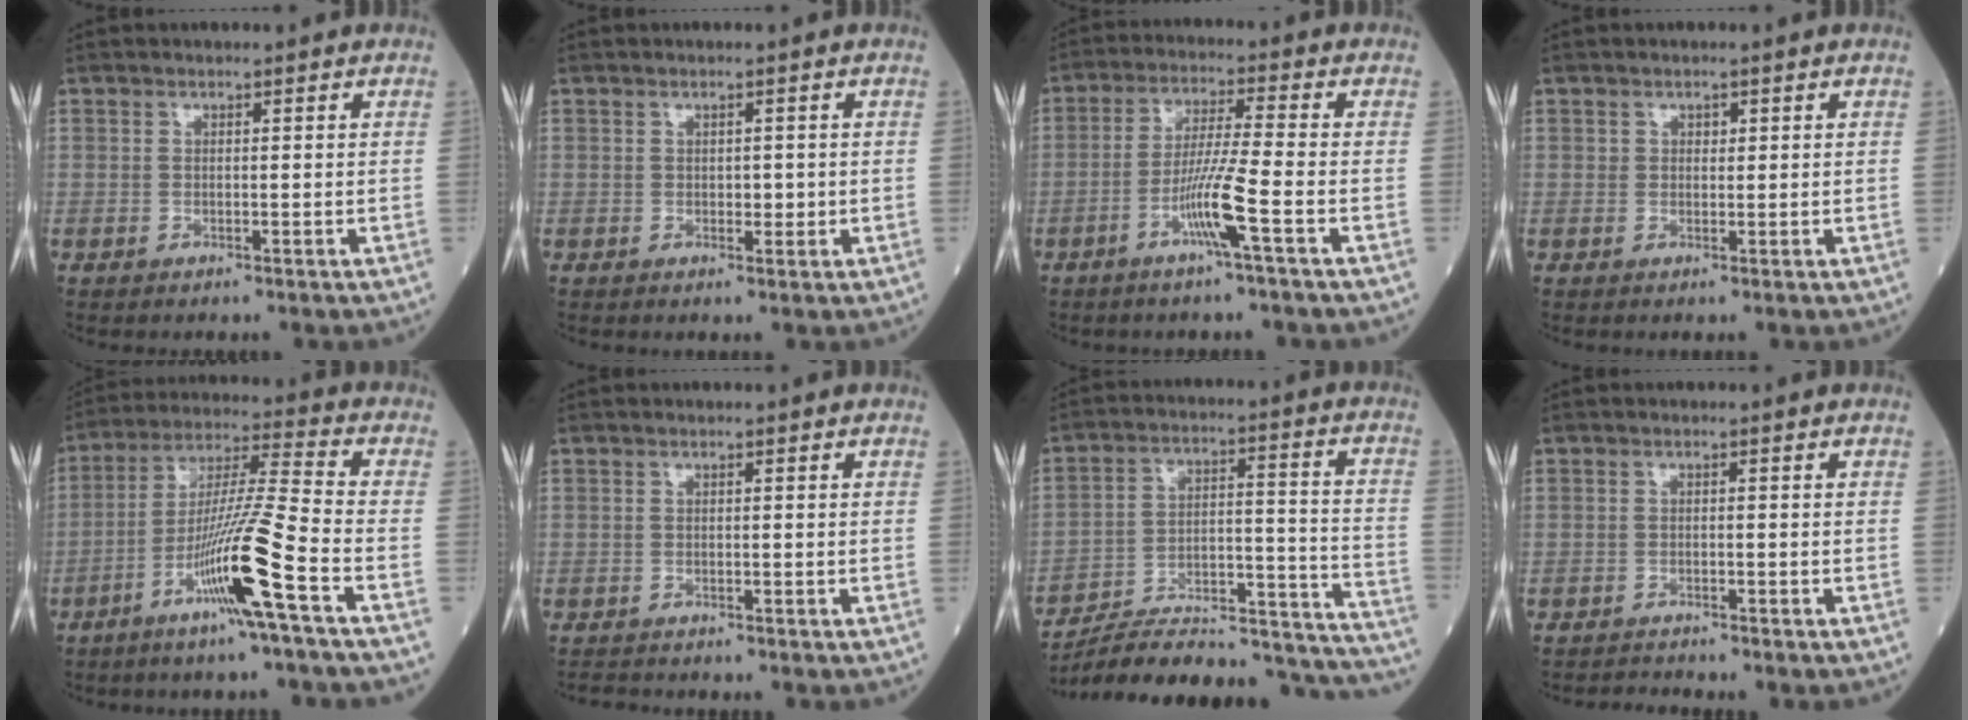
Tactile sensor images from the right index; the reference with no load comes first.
{"total": 1.2, "force": [0.0, 0.8, 0.9], "torque": [-0.008, 0.000, 0.002]}
{"total": 7.4, "force": [-3.2, -1.0, 6.6], "torque": [-0.128, -0.005, -0.065]}
{"total": 1.1, "force": [0.5, 0.9, 0.5], "torque": [-0.004, 0.000, 0.006]}
{"total": 12.8, "force": [-5.9, -1.6, 11.3], "torque": [-0.213, -0.005, -0.113]}
{"total": 1.2, "force": [-1.1, 0.1, -0.1], "torque": [-0.001, -0.005, -0.020]}
{"total": 29.7, "force": [-27.3, 4.3, 10.7], "torque": [-0.099, 0.016, -0.382]}
{"total": 1.8, "force": [-1.7, -0.3, -0.4], "torque": [0.006, -0.009, -0.028]}